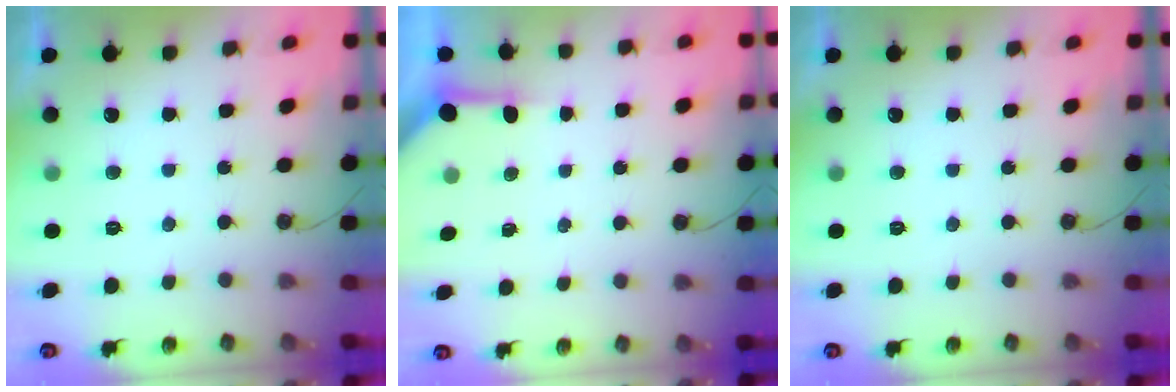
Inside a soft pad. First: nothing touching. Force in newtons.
{"total": 3.3, "press": 3.3, "slide": 0.3}
{"total": 0.0}